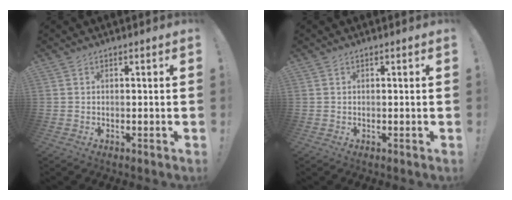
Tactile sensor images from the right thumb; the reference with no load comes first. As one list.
[{"total": 0.0}]